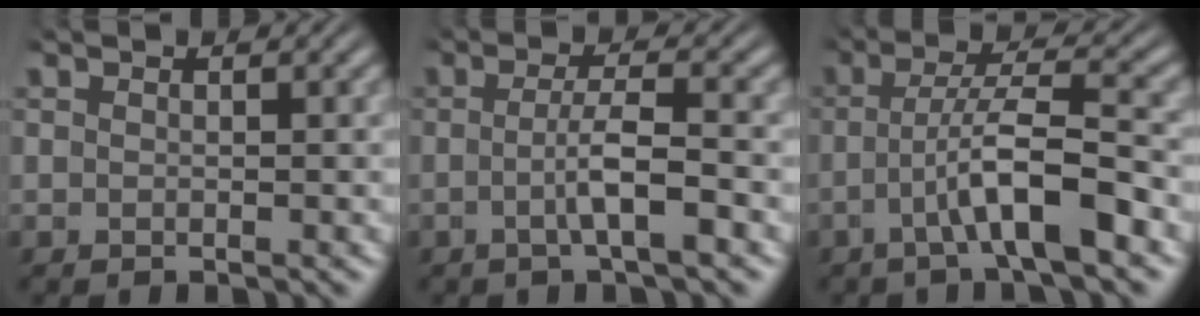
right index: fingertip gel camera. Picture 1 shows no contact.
{"total": 3.1, "force": [-1.1, 0.1, 2.9], "torque": [-0.046, 0.001, -0.021]}
{"total": 5.0, "force": [-1.9, 1.0, 4.5], "torque": [-0.080, 0.004, -0.034]}